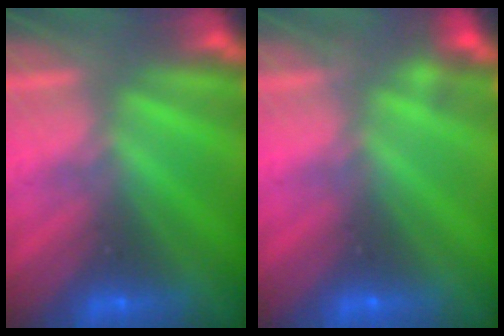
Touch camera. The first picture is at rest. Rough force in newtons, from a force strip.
{"total": 2.1}